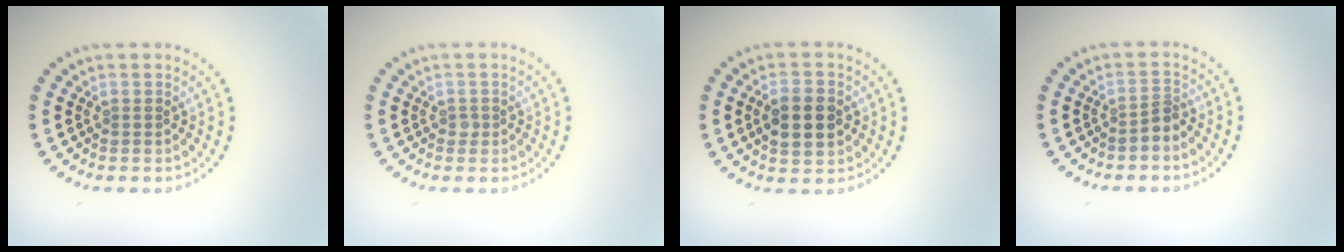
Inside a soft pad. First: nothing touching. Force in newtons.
{"total": 0.6, "press": 0.5, "slide": 0.4}
{"total": 3.8, "press": 3.8, "slide": 0.3}
{"total": 1.3, "press": 0.8, "slide": 1.0}